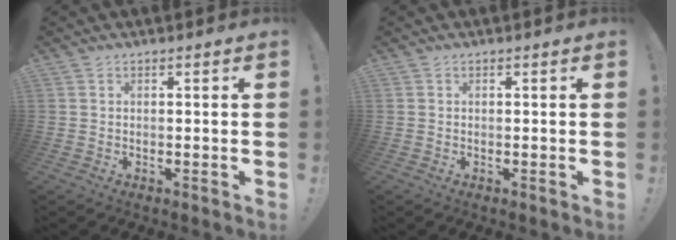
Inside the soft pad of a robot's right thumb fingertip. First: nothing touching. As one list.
[{"total": 0.0}]